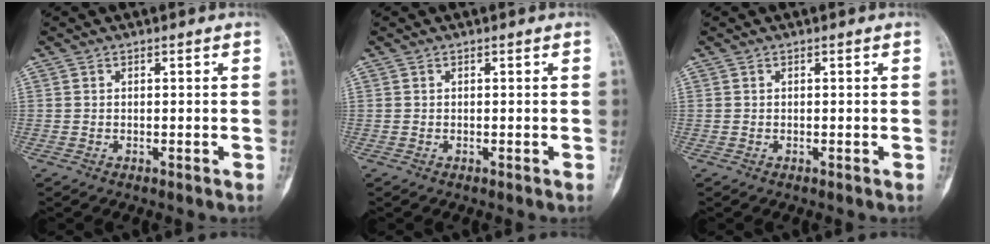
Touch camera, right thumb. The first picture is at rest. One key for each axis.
{"total": 0.0}
{"total": 0.0}